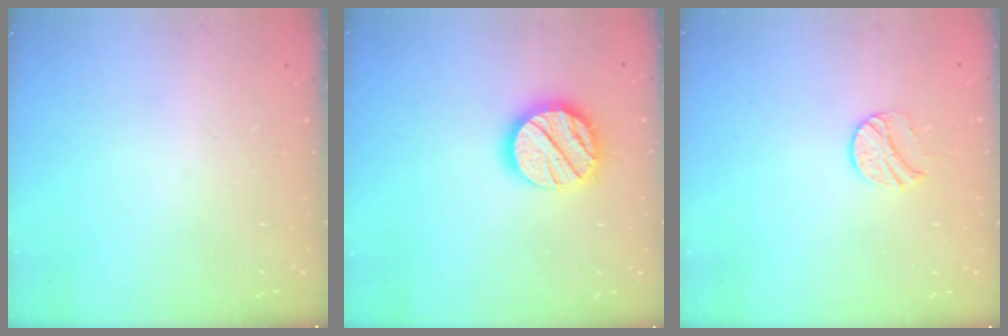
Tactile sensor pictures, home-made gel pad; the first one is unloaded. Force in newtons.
{"total": 17.1, "press": 17.0, "slide": 1.7}
{"total": 8.3, "press": 8.2, "slide": 0.8}